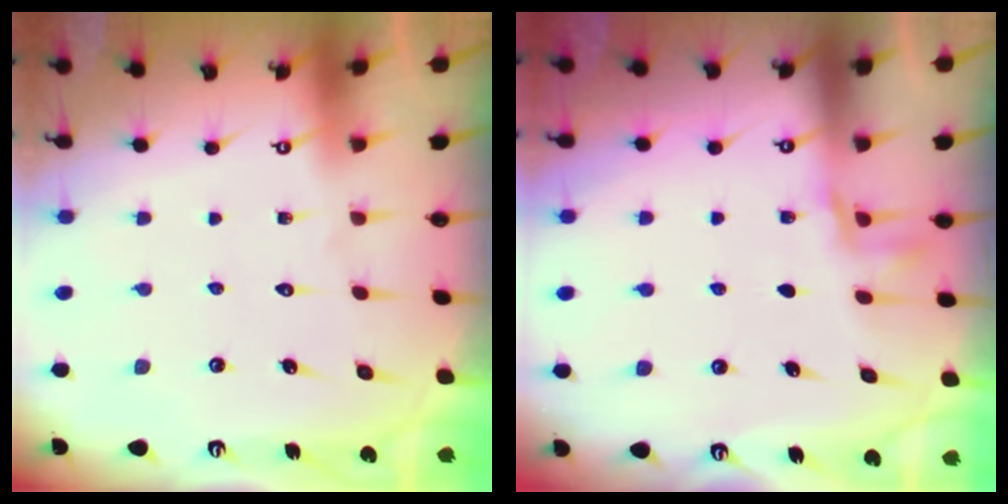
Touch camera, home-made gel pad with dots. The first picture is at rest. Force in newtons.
{"total": 2.9, "press": 2.8, "slide": 1.0}